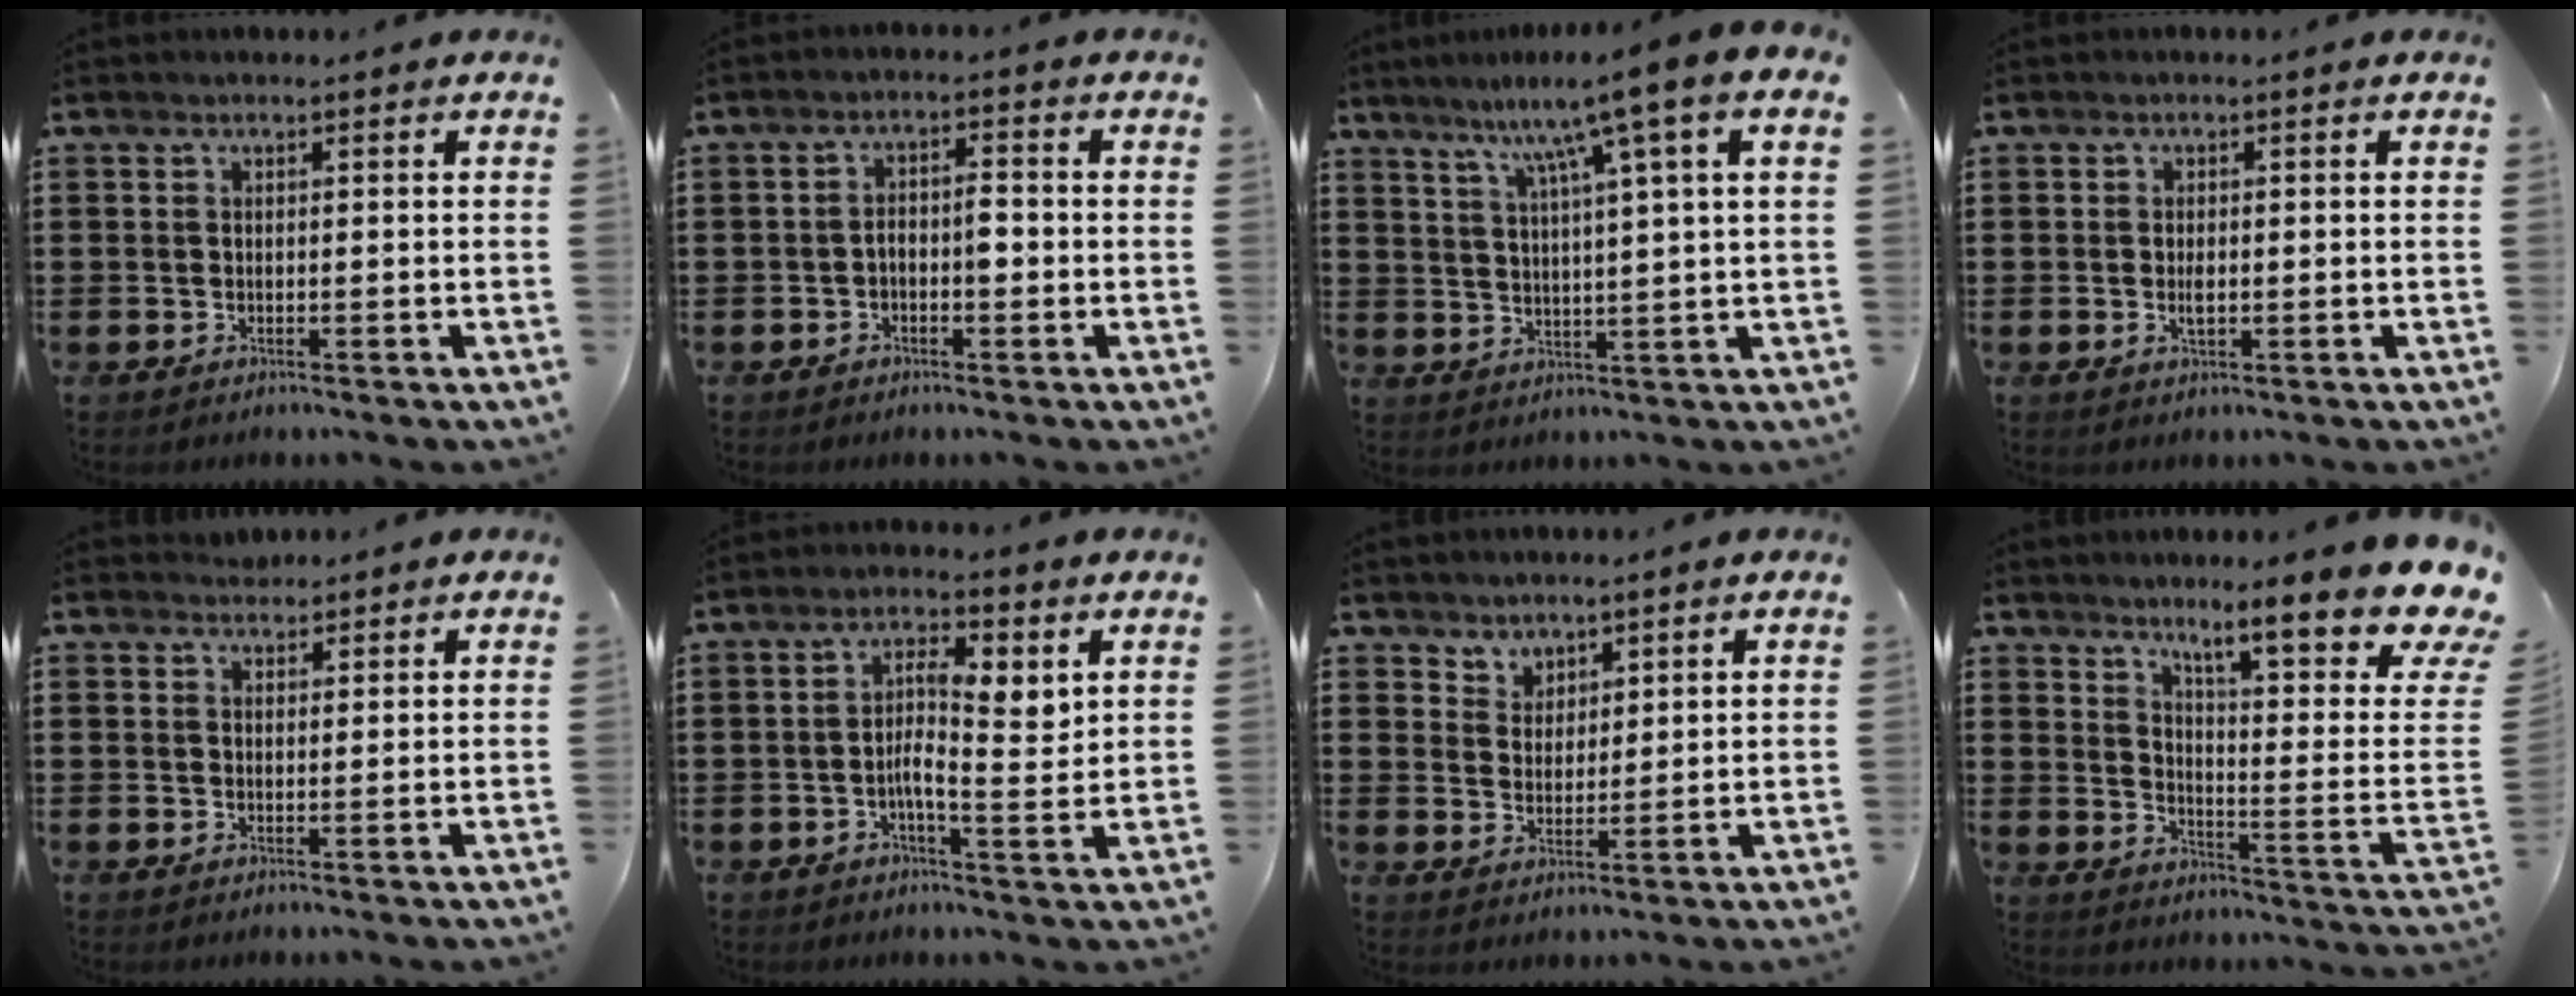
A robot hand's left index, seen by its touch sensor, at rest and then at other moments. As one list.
[{"total": 2.6, "force": [-0.7, 1.0, 2.4], "torque": [-0.045, 0.007, -0.016]}, {"total": 8.4, "force": [5.2, -1.0, 6.6], "torque": [-0.136, -0.021, 0.076]}, {"total": 2.1, "force": [-0.2, 0.9, 1.9], "torque": [-0.037, -0.001, -0.004]}, {"total": 1.4, "force": [1.3, 0.4, -0.2], "torque": [0.000, 0.004, 0.027]}, {"total": 6.5, "force": [0.8, 2.0, 6.1], "torque": [-0.109, 0.004, 0.010]}, {"total": 3.3, "force": [2.7, 1.8, -0.4], "torque": [-0.004, 0.000, 0.052]}, {"total": 12.9, "force": [9.3, 1.2, 8.8], "torque": [-0.148, -0.073, 0.147]}]